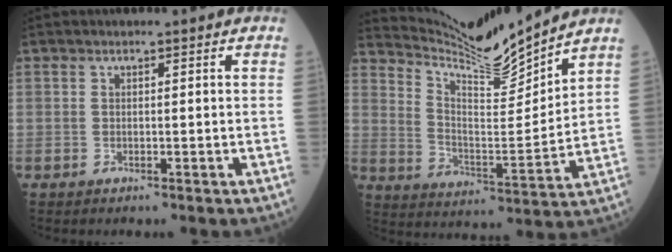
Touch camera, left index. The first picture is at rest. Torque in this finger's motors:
{"motor_torque": [0.03, -0.13, -0.04, 0.00]}